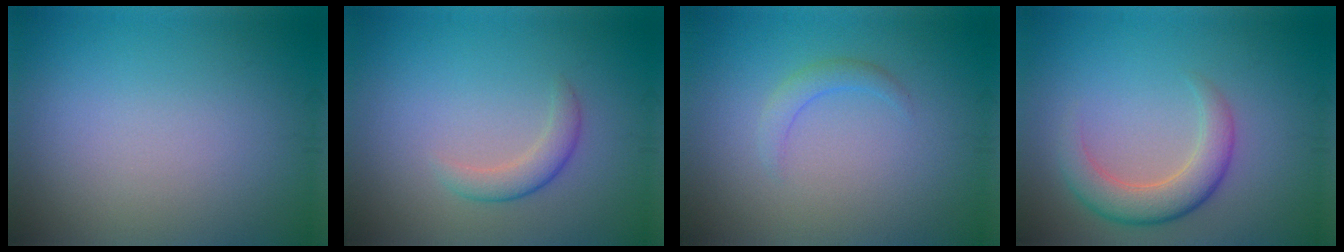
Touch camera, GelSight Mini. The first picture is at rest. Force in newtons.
{"total": 2.1, "press": 2.1, "slide": 0.0}
{"total": 1.4, "press": 1.4, "slide": 0.0}
{"total": 4.3, "press": 4.3, "slide": 0.1}